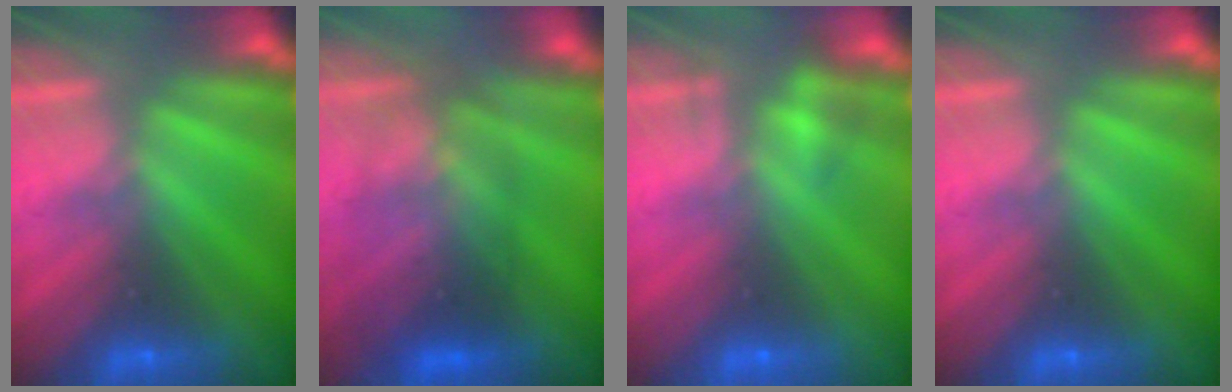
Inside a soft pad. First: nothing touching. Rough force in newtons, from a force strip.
{"total": 2.8}
{"total": 2.1}
{"total": 0.0}